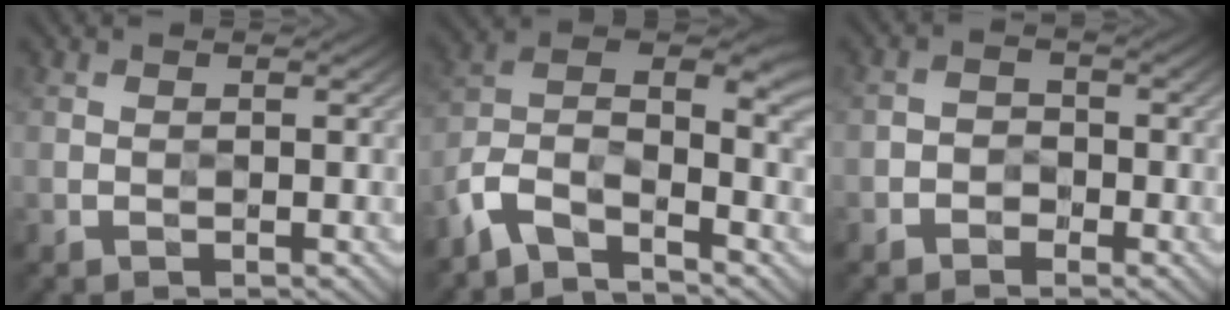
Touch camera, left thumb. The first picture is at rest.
{"total": 7.6, "force": [-4.8, 3.0, 5.1], "torque": [-0.096, -0.003, -0.116]}
{"total": 1.8, "force": [-1.3, 1.3, 0.2], "torque": [0.002, 0.005, -0.031]}